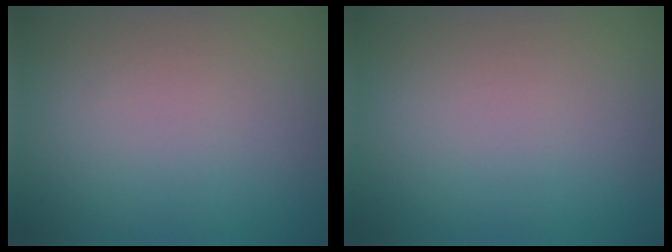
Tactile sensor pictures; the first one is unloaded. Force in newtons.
{"total": 0.0}